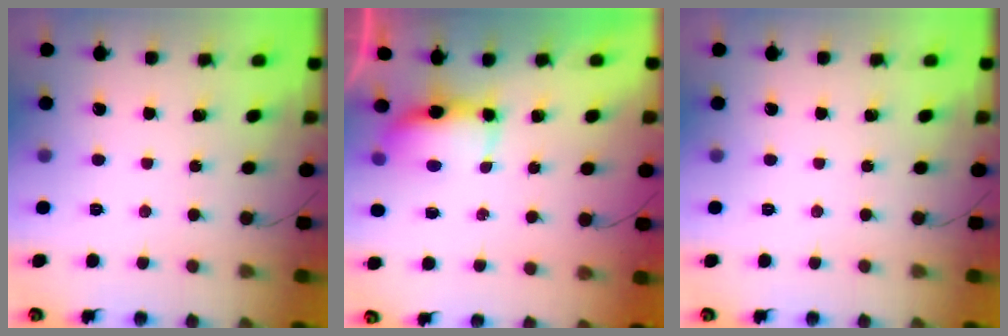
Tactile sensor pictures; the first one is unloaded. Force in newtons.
{"total": 6.1, "press": 6.0, "slide": 0.6}
{"total": 0.0}